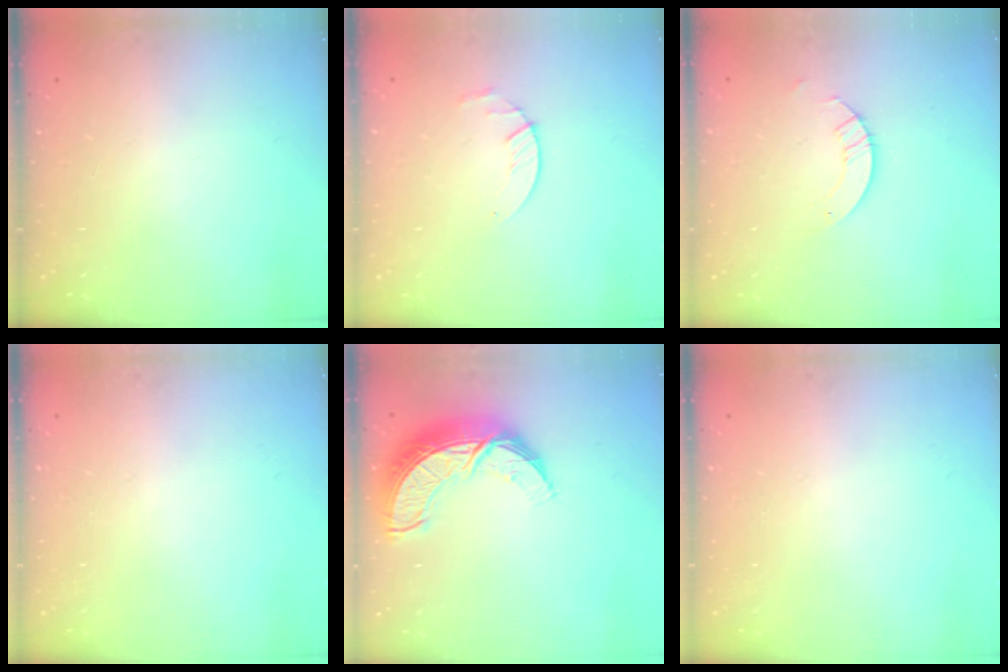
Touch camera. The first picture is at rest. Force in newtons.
{"total": 2.9, "press": 2.9, "slide": 0.4}
{"total": 3.3, "press": 3.3, "slide": 0.2}
{"total": 0.0}
{"total": 14.4, "press": 14.4, "slide": 1.0}
{"total": 0.0}